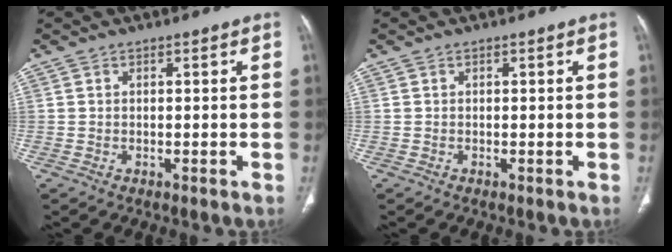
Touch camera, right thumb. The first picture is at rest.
{"total": 0.0}